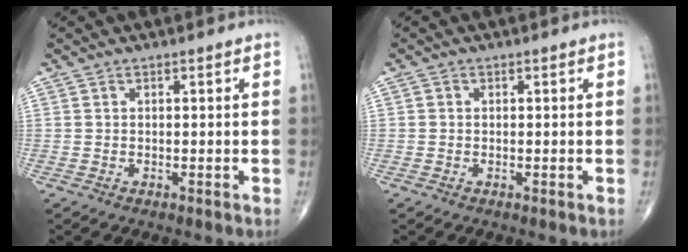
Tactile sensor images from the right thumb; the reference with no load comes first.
{"total": 0.6, "force": [0.0, 0.6, 0.2], "torque": [-0.001, 0.001, -0.003]}